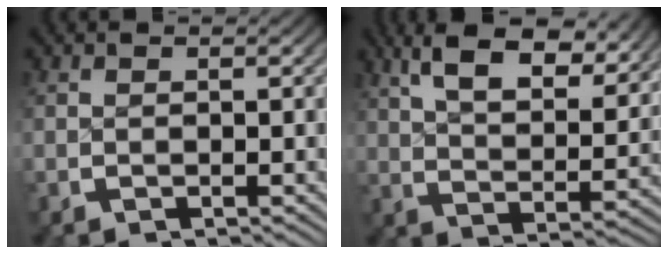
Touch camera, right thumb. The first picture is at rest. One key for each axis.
{"total": 9.0, "fx": 5.8, "fy": 3.6, "fz": 5.8, "tx": -0.096, "ty": 0.010, "tz": 0.091}